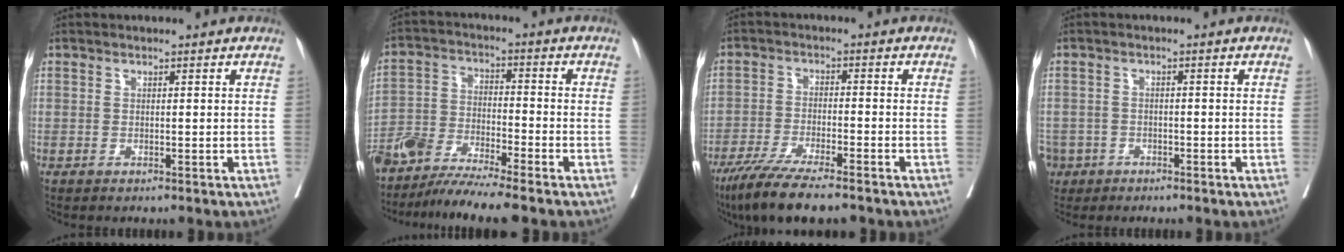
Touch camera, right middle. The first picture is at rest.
{"total": 8.4, "force": [-7.5, -0.4, 3.6], "torque": [-0.075, -0.014, -0.146]}
{"total": 11.1, "force": [-8.8, 1.2, 6.7], "torque": [-0.114, -0.028, -0.144]}
{"total": 6.3, "force": [-3.8, 5.0, 1.1], "torque": [-0.040, 0.001, -0.063]}